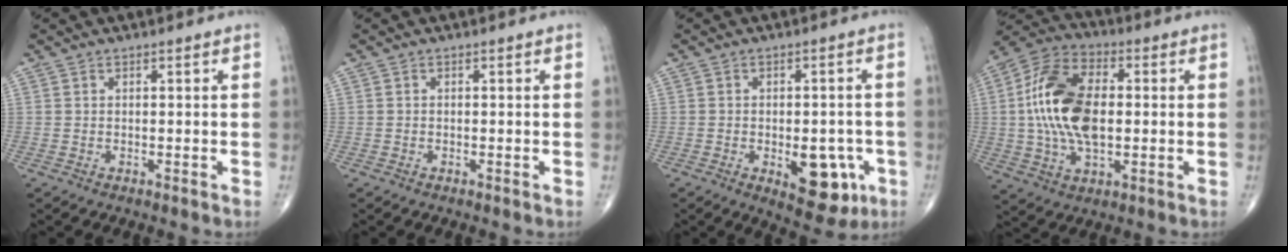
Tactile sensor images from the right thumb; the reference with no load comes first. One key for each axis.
{"total": 0.0}
{"total": 10.3, "fx": -3.5, "fy": 5.2, "fz": 8.1, "tx": -0.076, "ty": 0.009, "tz": -0.035}
{"total": 17.4, "fx": 0.6, "fy": 9.7, "fz": 14.4, "tx": -0.281, "ty": 0.017, "tz": 0.008}